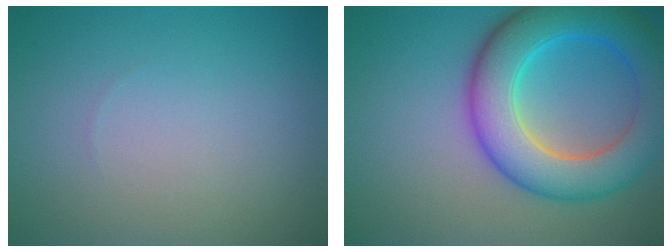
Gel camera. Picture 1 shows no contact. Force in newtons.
{"total": 9.3, "press": 9.3, "slide": 0.0}